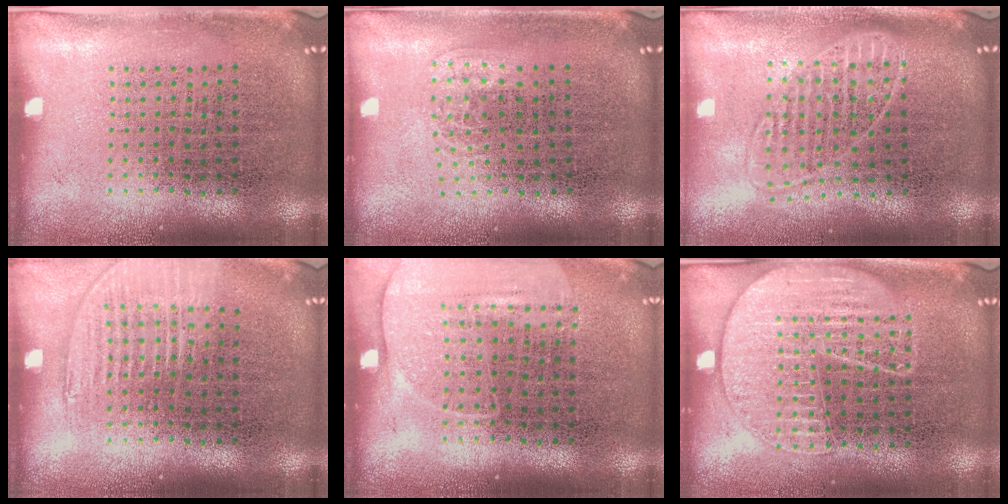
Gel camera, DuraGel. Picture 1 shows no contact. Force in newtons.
{"total": 1.0, "press": 0.7, "slide": 0.8}
{"total": 1.8, "press": 1.4, "slide": 1.0}
{"total": 1.1, "press": 1.1, "slide": 0.4}
{"total": 1.4, "press": 1.3, "slide": 0.4}
{"total": 1.7, "press": 1.6, "slide": 0.2}